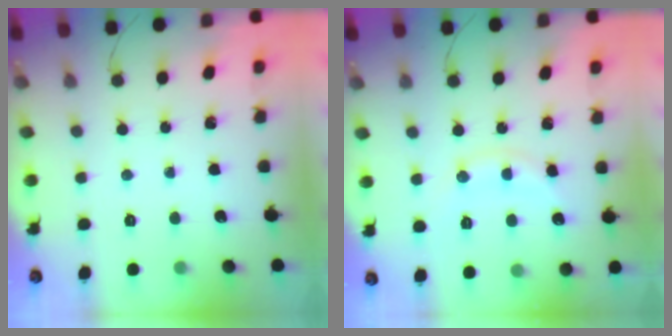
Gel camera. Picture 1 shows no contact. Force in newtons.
{"total": 9.2, "press": 9.1, "slide": 0.5}